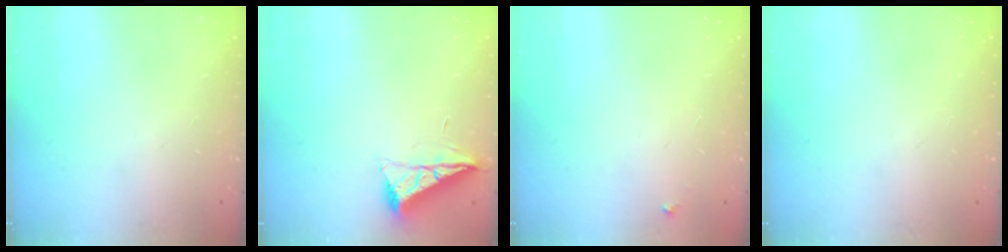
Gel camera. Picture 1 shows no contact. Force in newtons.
{"total": 6.5, "press": 6.4, "slide": 0.9}
{"total": 2.2, "press": 2.2, "slide": 0.1}
{"total": 0.0}